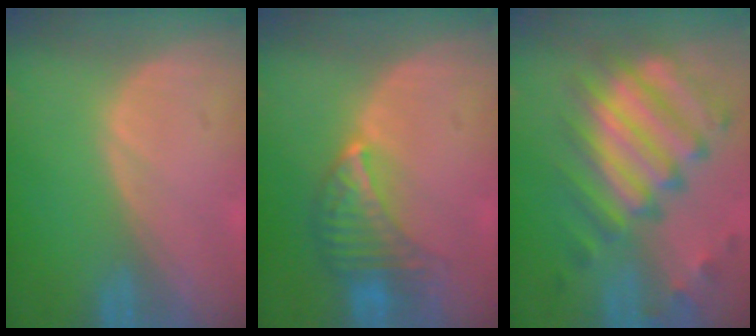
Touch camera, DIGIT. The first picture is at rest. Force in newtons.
{"total": 6.7, "press": 6.1, "slide": 2.8}
{"total": 11.9, "press": 10.4, "slide": 5.8}